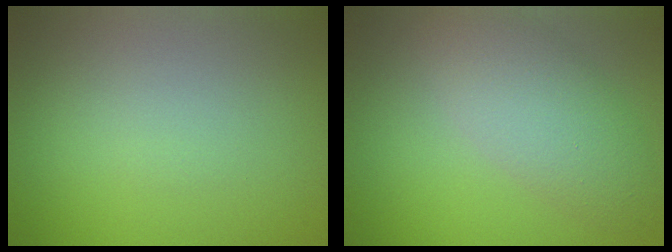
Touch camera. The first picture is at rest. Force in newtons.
{"total": 4.9, "press": 4.9, "slide": 0.4}